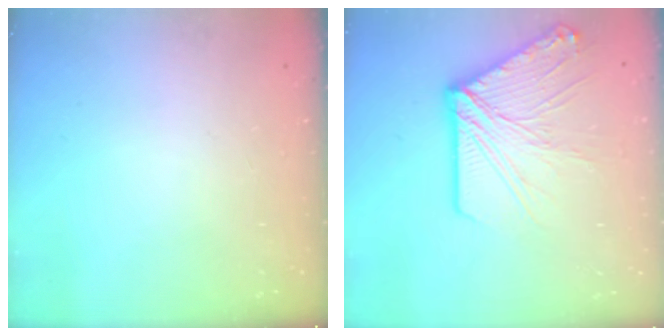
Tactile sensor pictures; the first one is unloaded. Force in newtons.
{"total": 17.8, "press": 17.7, "slide": 2.0}